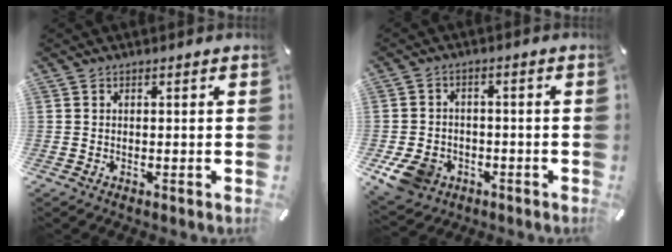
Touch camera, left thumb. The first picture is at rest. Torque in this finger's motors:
{"motor_torque": [0.02, 1.77, 0.43, 0.31, 0.24]}